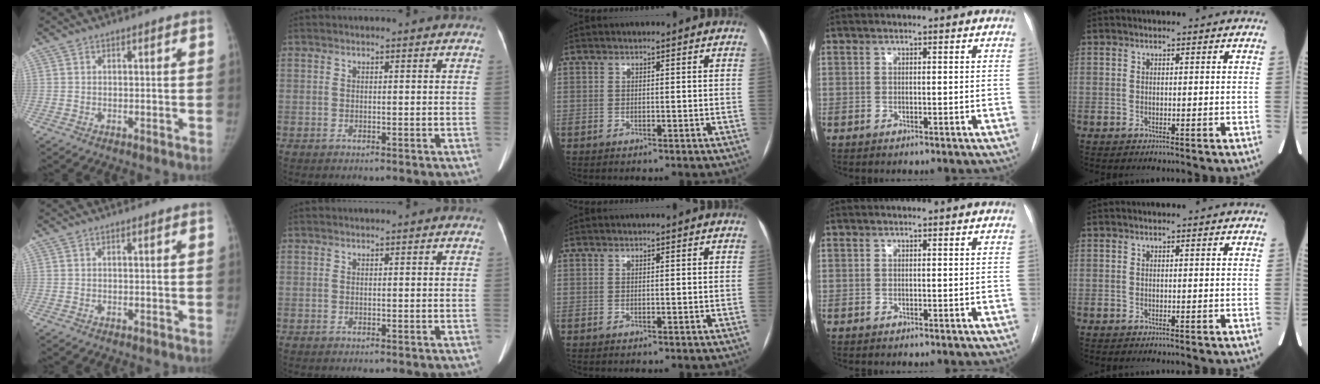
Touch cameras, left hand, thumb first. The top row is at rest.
{}